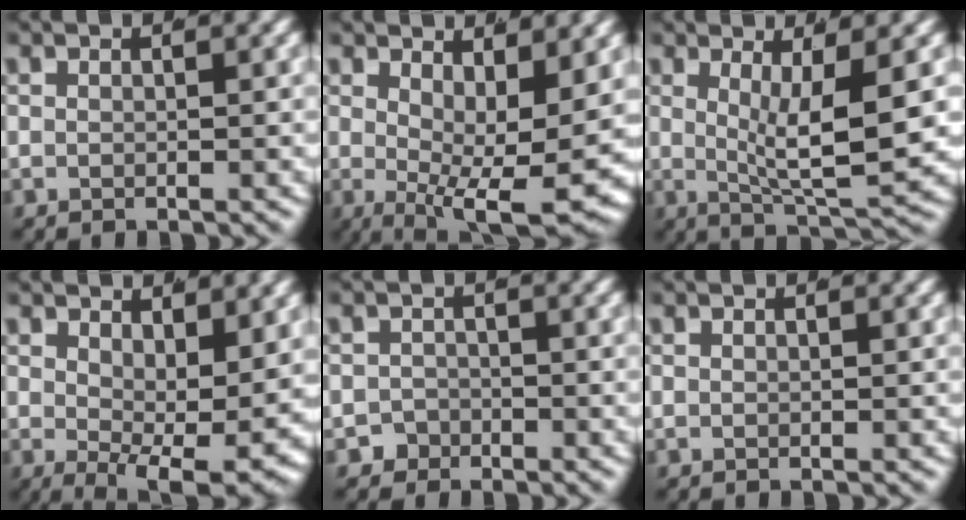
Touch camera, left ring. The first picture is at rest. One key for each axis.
{"total": 8.1, "fx": -1.5, "fy": 2.6, "fz": 7.5, "tx": -0.106, "ty": -0.041, "tz": -0.003}
{"total": 6.2, "fx": 1.0, "fy": 1.5, "fz": 5.9, "tx": -0.092, "ty": -0.022, "tz": 0.028}
{"total": 6.1, "fx": -1.1, "fy": 2.0, "fz": 5.6, "tx": -0.073, "ty": -0.038, "tz": 0.001}
{"total": 2.5, "fx": -1.8, "fy": 1.7, "fz": -0.3, "tx": 0.005, "ty": -0.013, "tz": -0.029}
{"total": 0.0}